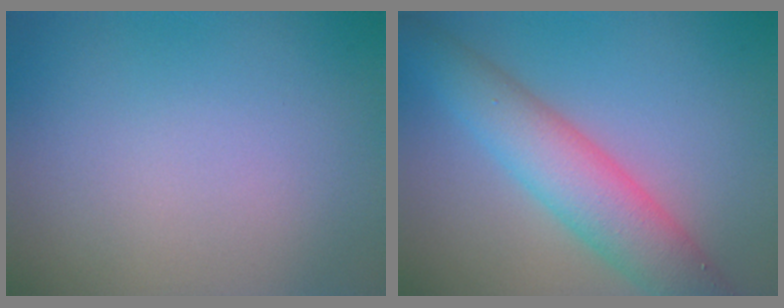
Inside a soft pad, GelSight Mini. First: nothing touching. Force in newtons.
{"total": 6.3, "press": 6.3, "slide": 0.4}